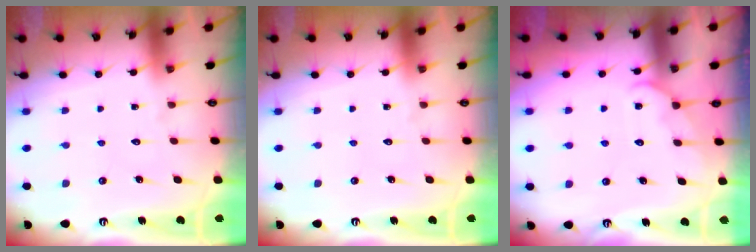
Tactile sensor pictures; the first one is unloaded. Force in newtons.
{"total": 0.0}
{"total": 6.6, "press": 6.6, "slide": 0.6}